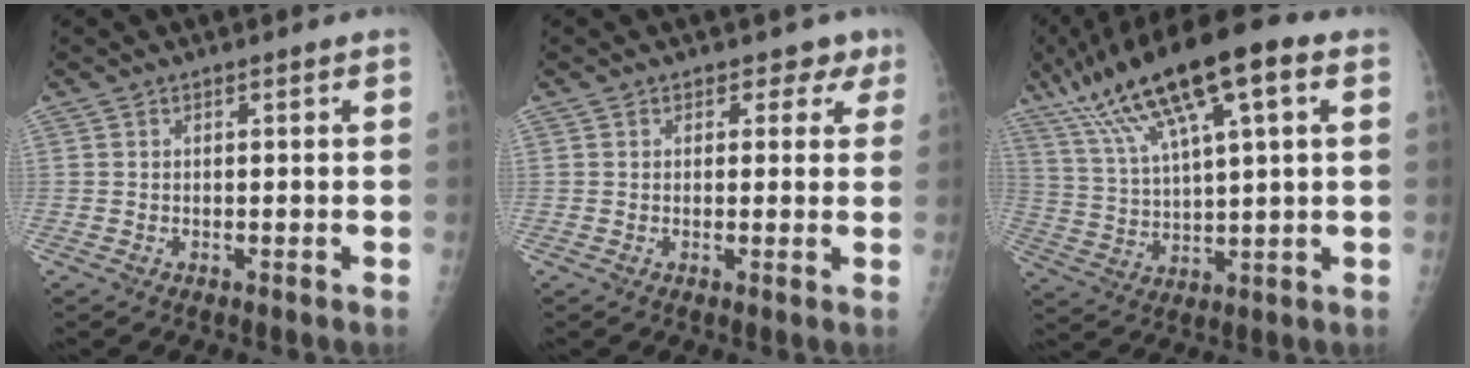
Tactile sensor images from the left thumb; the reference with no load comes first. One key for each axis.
{"total": 3.3, "fx": 2.0, "fy": 2.5, "fz": 0.6, "tx": 0.027, "ty": -0.006, "tz": 0.016}
{"total": 20.6, "fx": 10.0, "fy": 5.6, "fz": 17.1, "tx": -0.310, "ty": 0.015, "tz": 0.177}